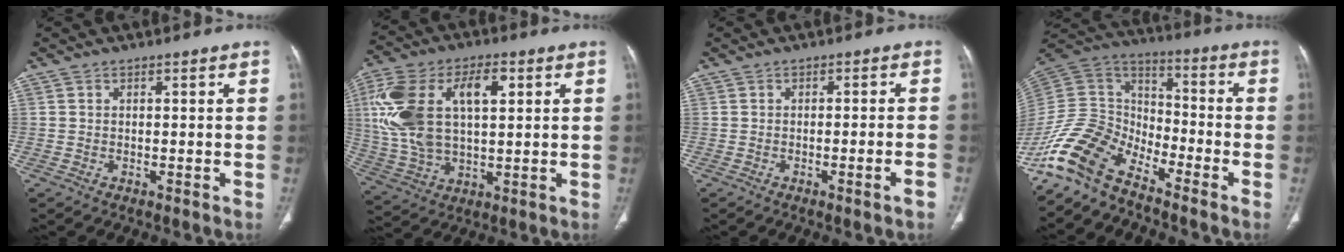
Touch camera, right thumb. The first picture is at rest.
{"total": 19.9, "force": [4.7, 10.7, 16.1], "torque": [-0.324, 0.010, 0.085]}
{"total": 3.1, "force": [-1.5, 0.0, 2.7], "torque": [-0.050, 0.007, -0.021]}
{"total": 15.0, "force": [-11.4, 6.7, 7.0], "torque": [-0.132, 0.087, -0.234]}